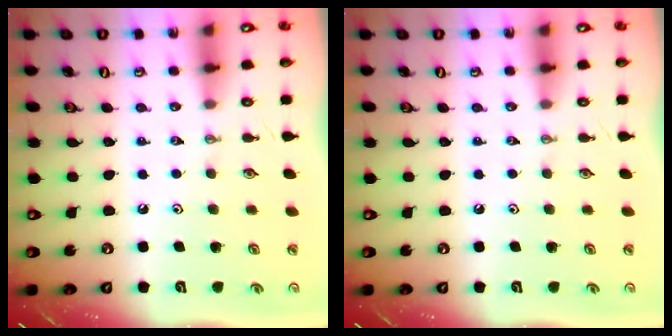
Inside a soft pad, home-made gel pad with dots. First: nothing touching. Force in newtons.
{"total": 0.0}